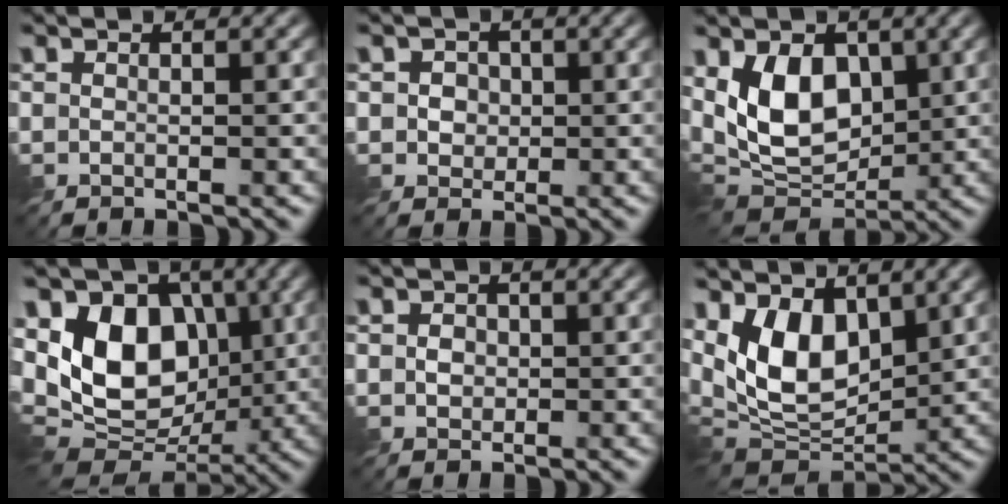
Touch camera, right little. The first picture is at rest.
{"total": 2.7, "force": [0.5, 2.3, 1.2], "torque": [-0.022, 0.004, 0.004]}
{"total": 7.8, "force": [1.7, 5.0, 5.7], "torque": [-0.104, -0.013, 0.021]}
{"total": 10.7, "force": [1.6, 7.5, 7.5], "torque": [-0.135, 0.000, 0.013]}
{"total": 1.4, "force": [-0.1, 1.2, 0.6], "torque": [-0.014, -0.003, -0.003]}
{"total": 7.9, "force": [2.2, 4.5, 6.0], "torque": [-0.119, -0.015, 0.036]}